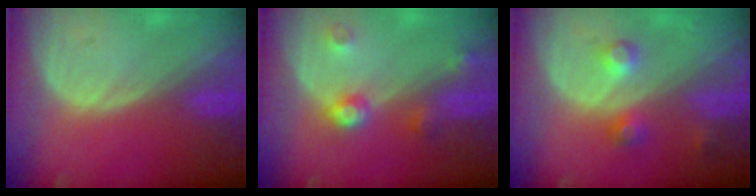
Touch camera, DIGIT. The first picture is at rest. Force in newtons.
{"total": 4.4, "press": 3.9, "slide": 2.1}
{"total": 3.7, "press": 3.7, "slide": 0.5}